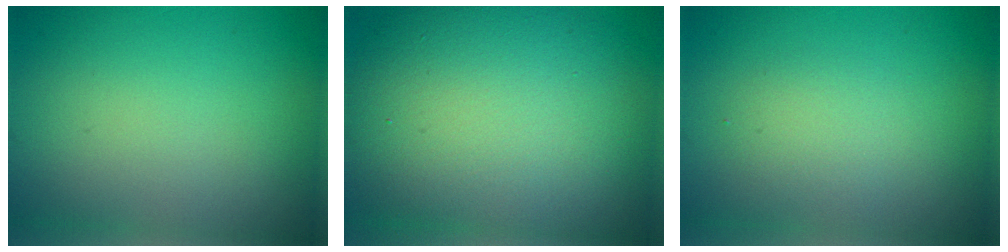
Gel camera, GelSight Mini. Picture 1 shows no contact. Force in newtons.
{"total": 13.7, "press": 13.7, "slide": 0.7}
{"total": 2.0, "press": 1.9, "slide": 0.2}